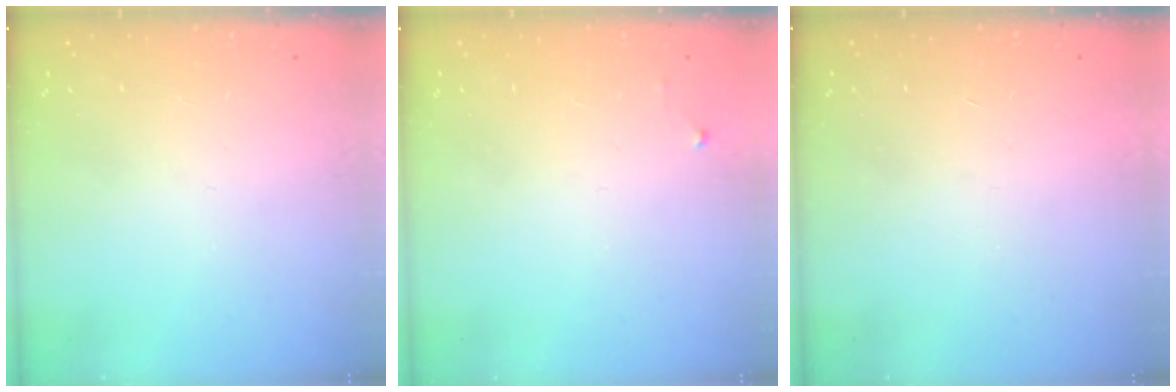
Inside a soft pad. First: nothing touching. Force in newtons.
{"total": 2.5, "press": 2.5, "slide": 0.4}
{"total": 1.7, "press": 1.7, "slide": 0.1}